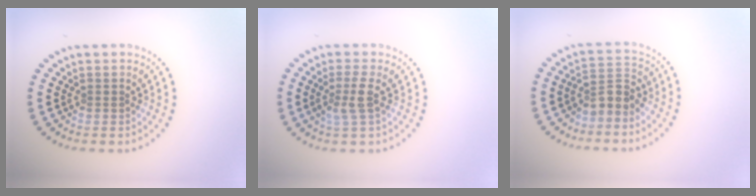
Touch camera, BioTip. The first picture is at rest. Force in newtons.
{"total": 2.0, "press": 1.6, "slide": 1.2}
{"total": 2.4, "press": 2.0, "slide": 1.4}